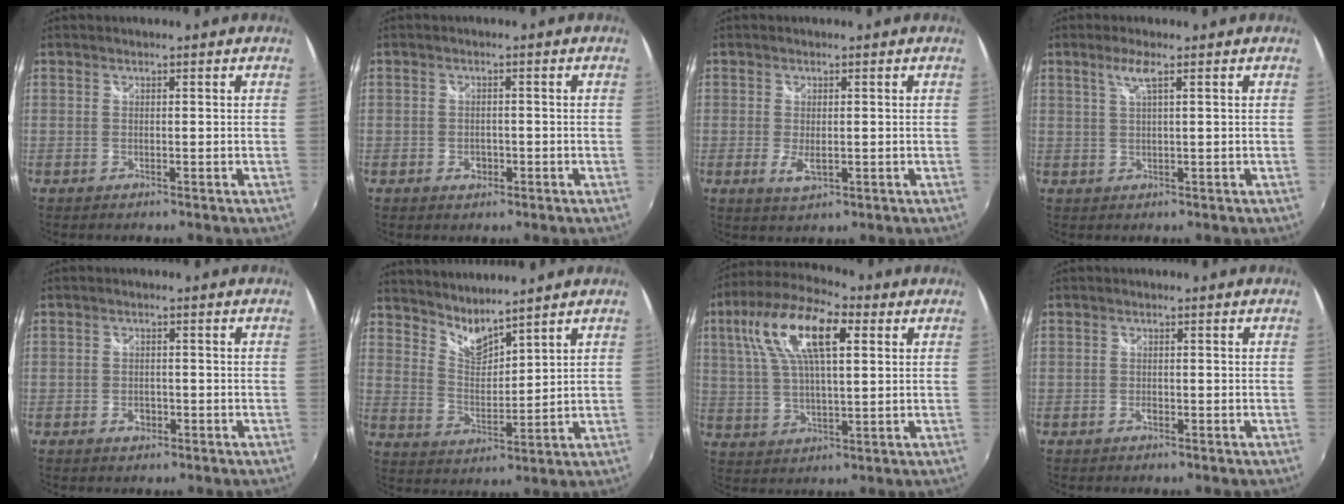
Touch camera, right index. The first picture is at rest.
{"total": 2.4, "force": [-1.0, 1.8, 1.1], "torque": [-0.019, 0.000, -0.014]}
{"total": 3.2, "force": [-0.6, 1.5, 2.7], "torque": [-0.052, -0.009, -0.006]}
{"total": 2.8, "force": [1.4, -0.1, 2.5], "torque": [-0.050, 0.001, 0.028]}
{"total": 2.3, "force": [-1.0, 1.7, 1.1], "torque": [-0.019, 0.000, -0.016]}
{"total": 6.7, "force": [6.2, 1.1, 2.4], "torque": [-0.037, -0.008, 0.117]}
{"total": 15.4, "force": [5.6, 5.7, 13.2], "torque": [-0.253, 0.029, 0.095]}
{"total": 1.0, "force": [-0.5, 0.6, 0.6], "torque": [-0.010, -0.001, -0.009]}